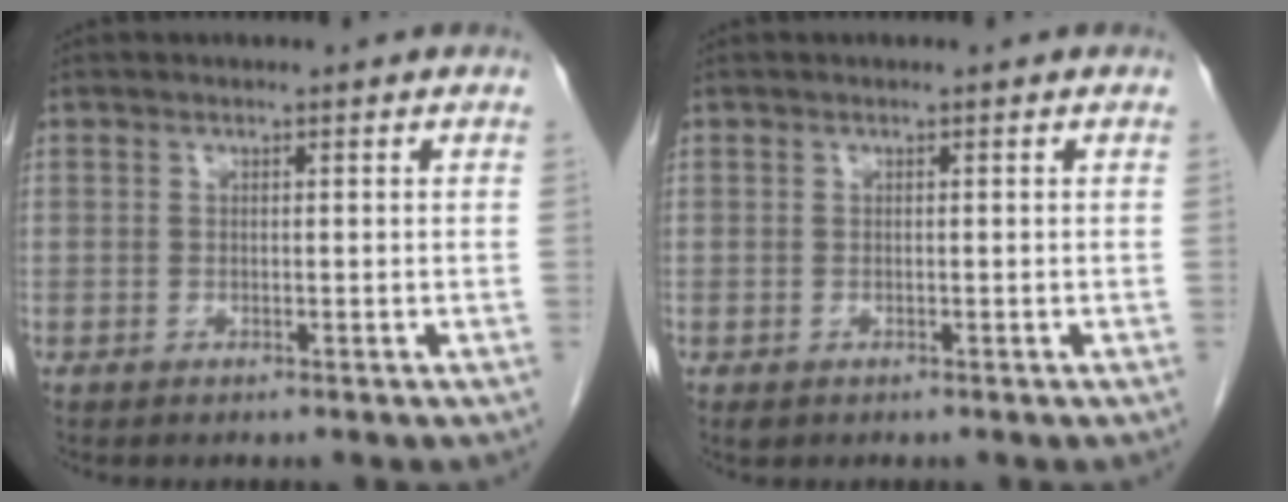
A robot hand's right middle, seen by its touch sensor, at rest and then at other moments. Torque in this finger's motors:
{"motor_torque": [-0.05, -0.25, -0.01, 0.00]}